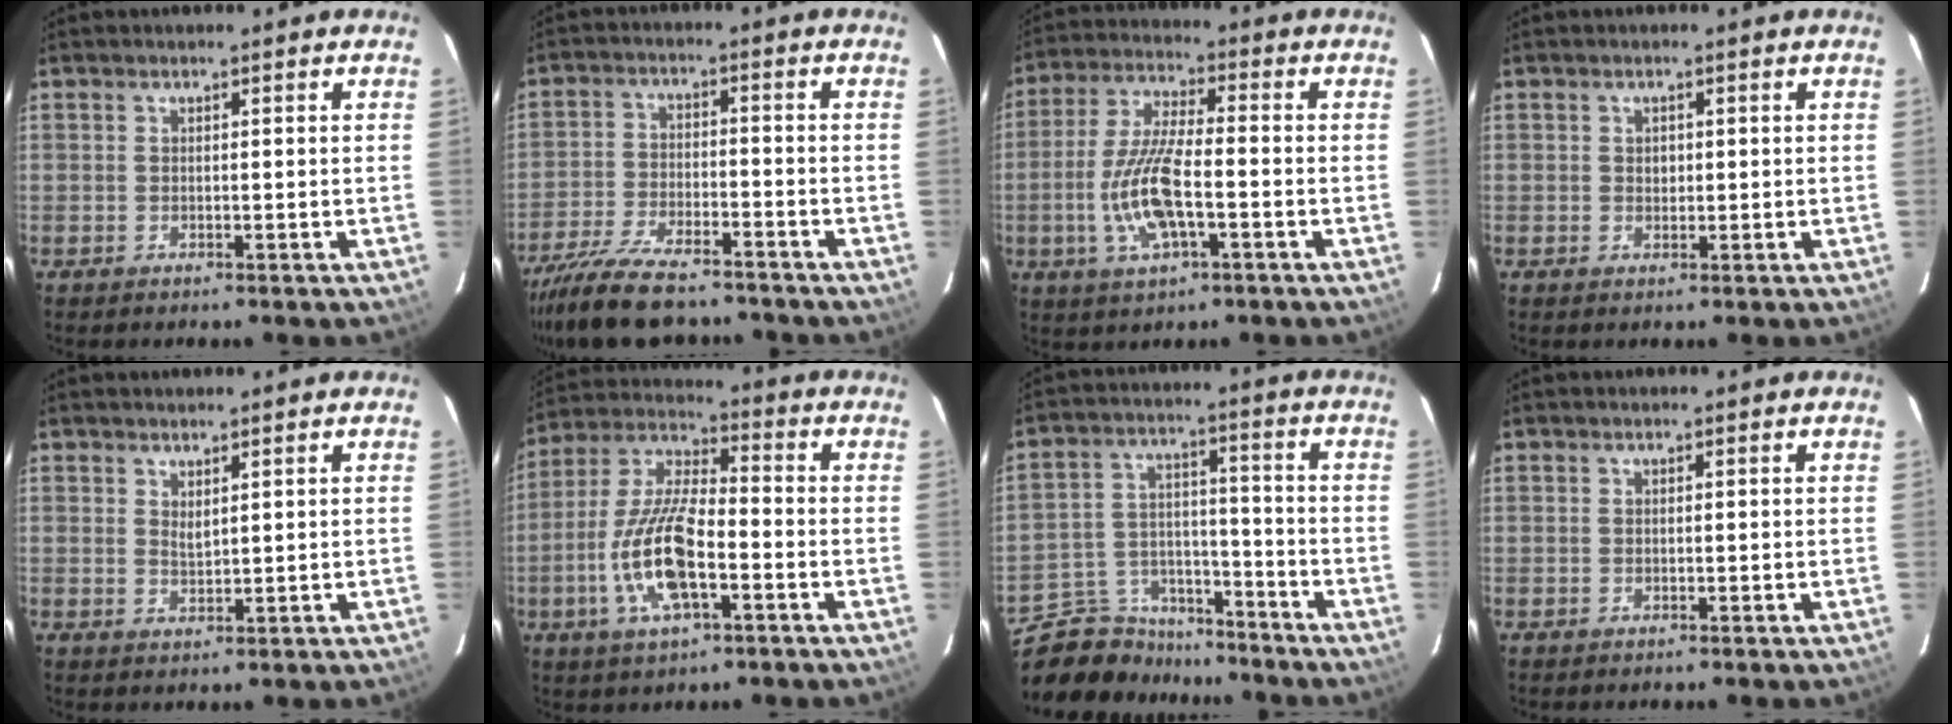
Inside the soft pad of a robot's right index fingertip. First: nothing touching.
{"total": 15.7, "force": [-13.2, 4.4, 7.2], "torque": [-0.164, -0.025, -0.226]}
{"total": 11.9, "force": [-3.4, 3.7, 10.8], "torque": [-0.228, -0.004, -0.065]}
{"total": 1.2, "force": [0.3, 1.0, 0.5], "torque": [-0.007, 0.003, 0.005]}
{"total": 2.2, "force": [1.3, 0.9, 1.6], "torque": [-0.026, -0.004, 0.024]}
{"total": 14.6, "force": [-4.8, 5.1, 12.8], "torque": [-0.273, -0.006, -0.092]}
{"total": 13.4, "force": [-11.6, 6.3, 2.3], "torque": [-0.071, 0.036, -0.184]}
{"total": 0.0}